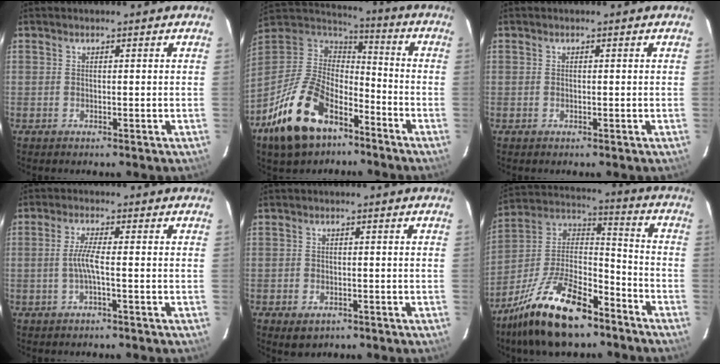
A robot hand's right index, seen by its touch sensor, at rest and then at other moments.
{"total": 20.7, "force": [-11.9, 11.7, 12.3], "torque": [-0.268, -0.002, -0.205]}
{"total": 0.0}
{"total": 3.3, "force": [-0.9, -0.3, 3.2], "torque": [-0.068, 0.001, -0.017]}
{"total": 3.3, "force": [-1.7, 2.4, 1.5], "torque": [-0.031, -0.005, -0.021]}
{"total": 20.7, "force": [-13.7, 8.2, 13.0], "torque": [-0.260, 0.005, -0.238]}